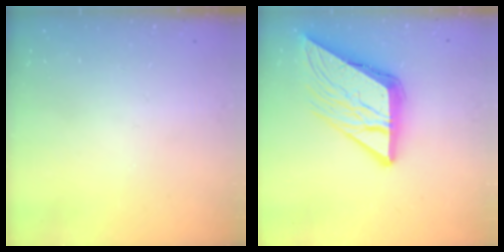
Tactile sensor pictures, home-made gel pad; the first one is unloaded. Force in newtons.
{"total": 16.6, "press": 16.5, "slide": 1.7}